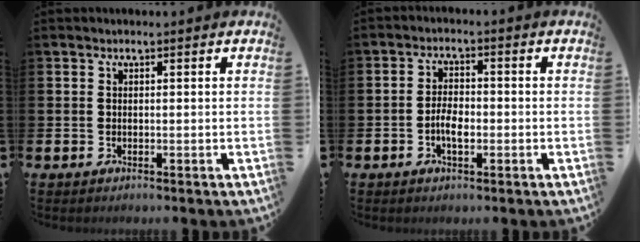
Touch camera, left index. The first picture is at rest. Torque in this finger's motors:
{"motor_torque": [0.37, -0.05, 0.11, 0.13]}